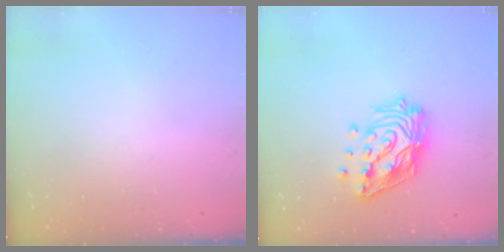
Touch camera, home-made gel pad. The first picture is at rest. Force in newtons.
{"total": 17.5, "press": 17.5, "slide": 1.4}